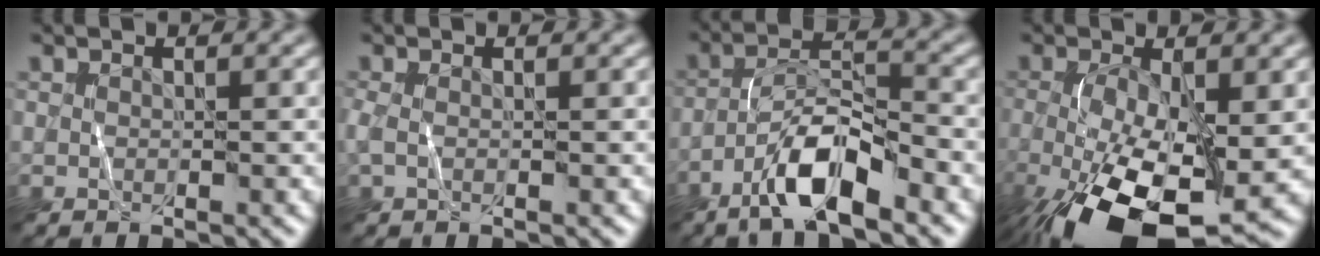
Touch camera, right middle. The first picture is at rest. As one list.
[{"total": 1.0, "force": [-0.2, 0.4, 0.9], "torque": [-0.025, -0.001, -0.010]}, {"total": 6.6, "force": [-4.1, 1.6, 5.0], "torque": [-0.091, 0.013, -0.079]}, {"total": 12.3, "force": [-4.0, 5.6, 10.2], "torque": [-0.196, -0.036, -0.060]}]